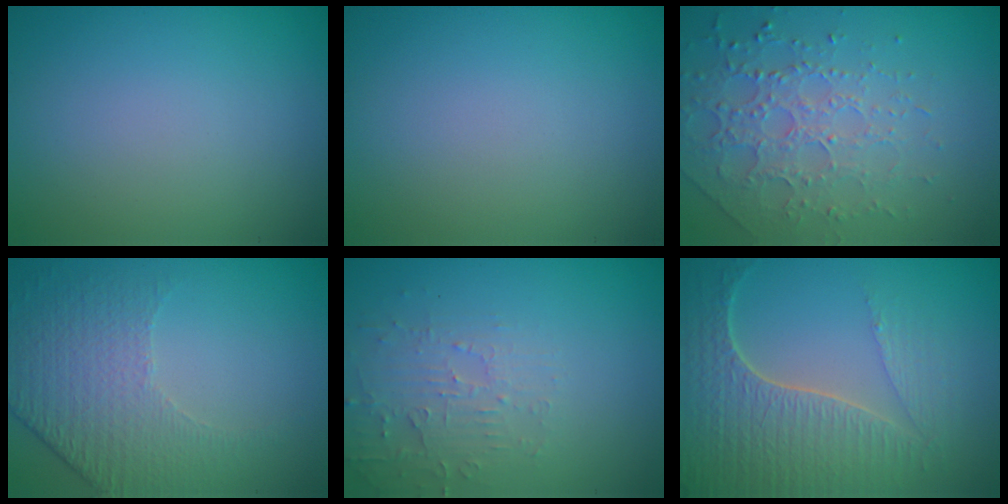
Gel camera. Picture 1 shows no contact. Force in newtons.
{"total": 0.0}
{"total": 3.4, "press": 3.3, "slide": 1.1}
{"total": 4.8, "press": 3.2, "slide": 3.5}
{"total": 2.8, "press": 2.7, "slide": 0.6}
{"total": 5.8, "press": 4.8, "slide": 3.2}